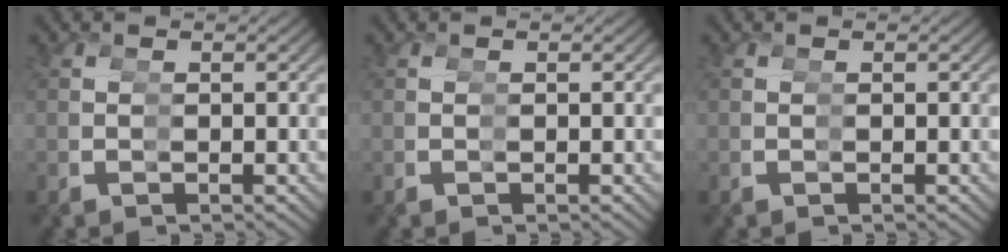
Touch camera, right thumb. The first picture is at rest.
{"total": 0.0}
{"total": 0.0}